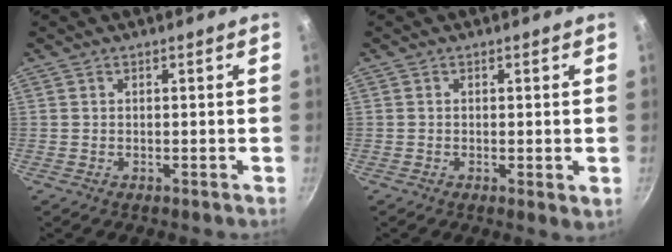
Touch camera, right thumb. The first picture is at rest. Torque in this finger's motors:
{"motor_torque": [-0.82, -0.11, -0.58, 0.05, 0.00]}